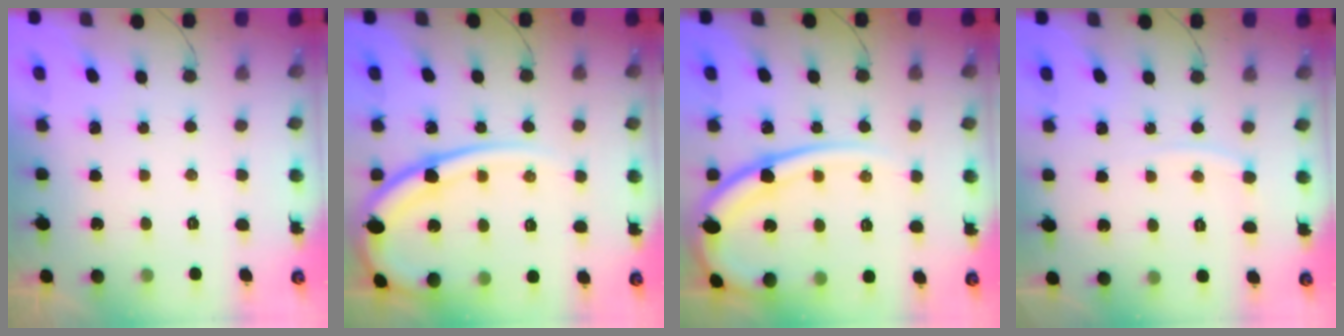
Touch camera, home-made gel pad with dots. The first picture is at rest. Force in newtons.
{"total": 15.5, "press": 15.3, "slide": 2.0}
{"total": 15.5, "press": 15.3, "slide": 2.0}
{"total": 4.5, "press": 4.5, "slide": 0.3}